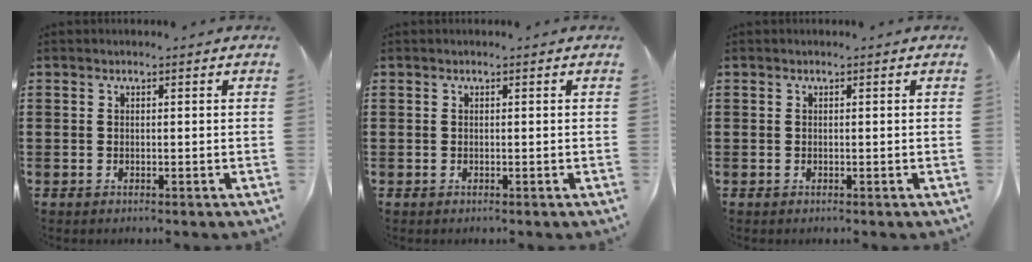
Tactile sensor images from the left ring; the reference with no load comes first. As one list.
[{"total": 0.0}, {"total": 0.0}]